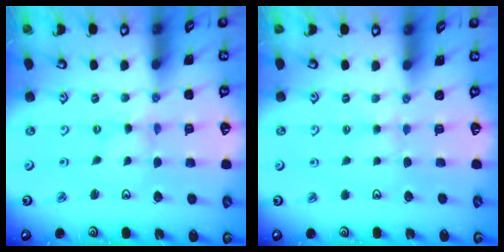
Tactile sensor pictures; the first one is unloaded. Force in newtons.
{"total": 1.9, "press": 1.9, "slide": 0.3}